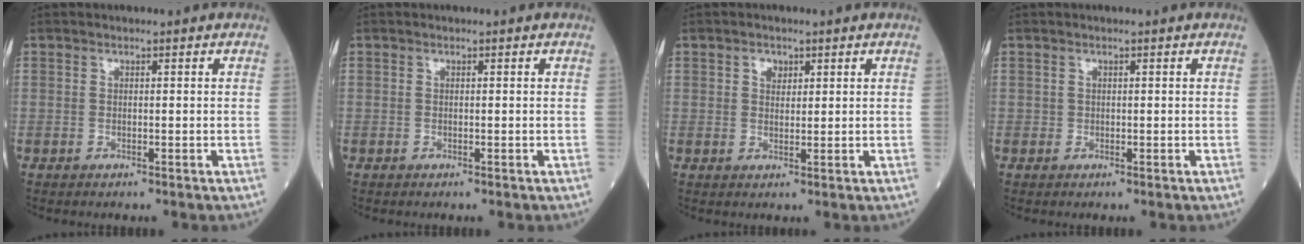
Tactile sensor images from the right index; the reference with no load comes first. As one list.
[{"total": 0.0}, {"total": 2.0, "force": [0.9, 1.4, 1.0], "torque": [-0.016, 0.002, 0.015]}, {"total": 0.0}]